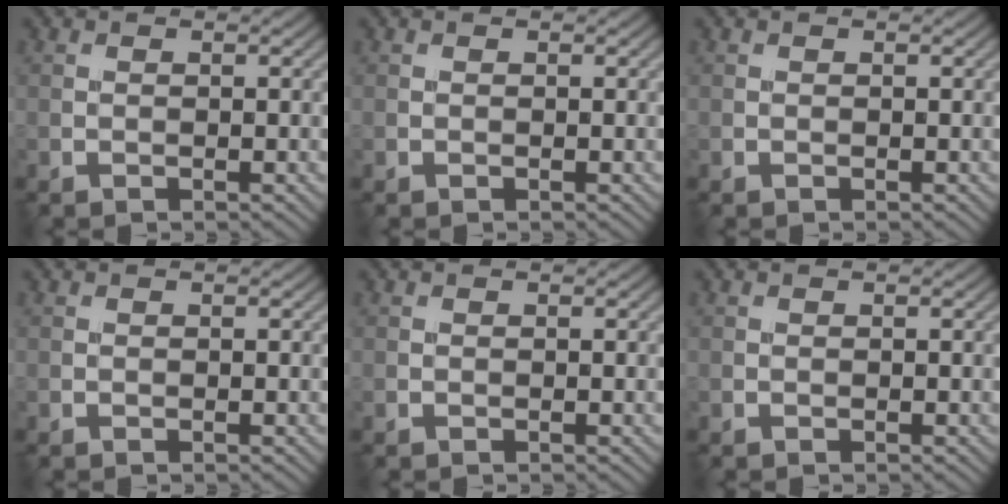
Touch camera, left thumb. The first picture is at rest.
{"total": 0.0}
{"total": 0.0}
{"total": 0.0}
{"total": 0.0}
{"total": 0.0}